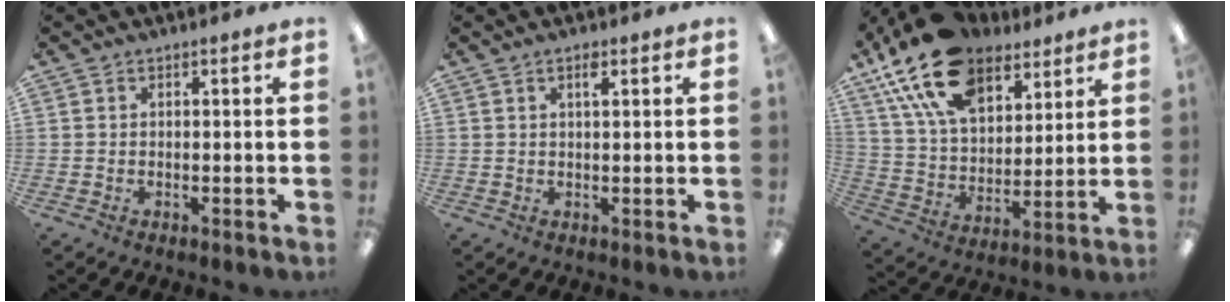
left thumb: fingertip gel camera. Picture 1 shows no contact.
{"total": 1.8, "force": [1.1, 0.5, 1.4], "torque": [-0.023, 0.000, 0.016]}
{"total": 20.7, "force": [13.9, 10.8, 10.9], "torque": [-0.208, -0.058, 0.253]}